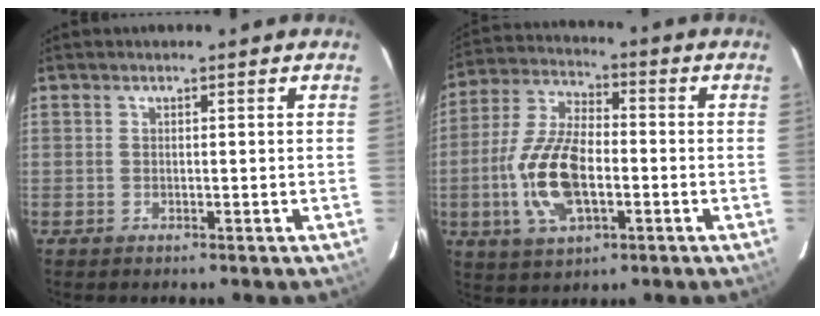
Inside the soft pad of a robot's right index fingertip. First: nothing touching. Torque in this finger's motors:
{"motor_torque": [1.87, -0.27, 0.51, 0.13]}